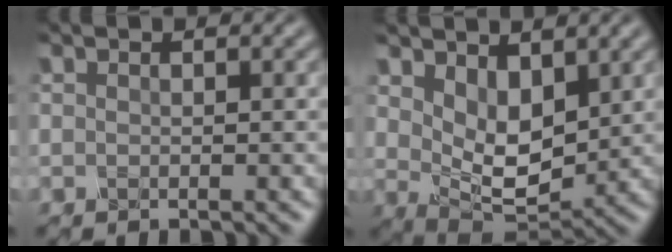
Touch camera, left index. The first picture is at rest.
{"total": 4.9, "force": [1.8, 2.7, 3.6], "torque": [-0.076, -0.012, 0.044]}